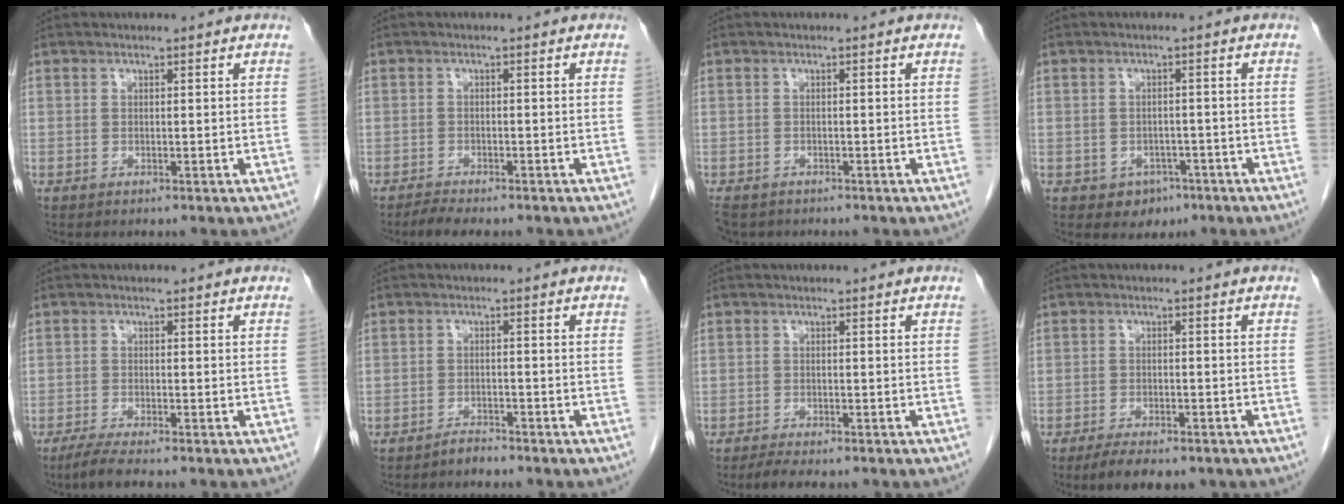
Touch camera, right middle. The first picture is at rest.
{"total": 3.1, "force": [-2.6, 0.6, 1.5], "torque": [-0.028, -0.007, -0.040]}
{"total": 5.3, "force": [-4.1, 2.7, 1.9], "torque": [-0.035, -0.006, -0.060]}
{"total": 3.3, "force": [-1.8, 2.6, 1.0], "torque": [-0.008, 0.009, -0.015]}
{"total": 3.7, "force": [-3.0, 0.0, 2.2], "torque": [-0.046, -0.010, -0.055]}
{"total": 1.9, "force": [-1.8, 0.3, 0.4], "torque": [-0.006, -0.001, -0.030]}
{"total": 3.3, "force": [-2.7, 0.7, 1.8], "torque": [-0.031, -0.009, -0.040]}
{"total": 6.8, "force": [-5.1, 2.4, 3.8], "torque": [-0.051, -0.007, -0.073]}